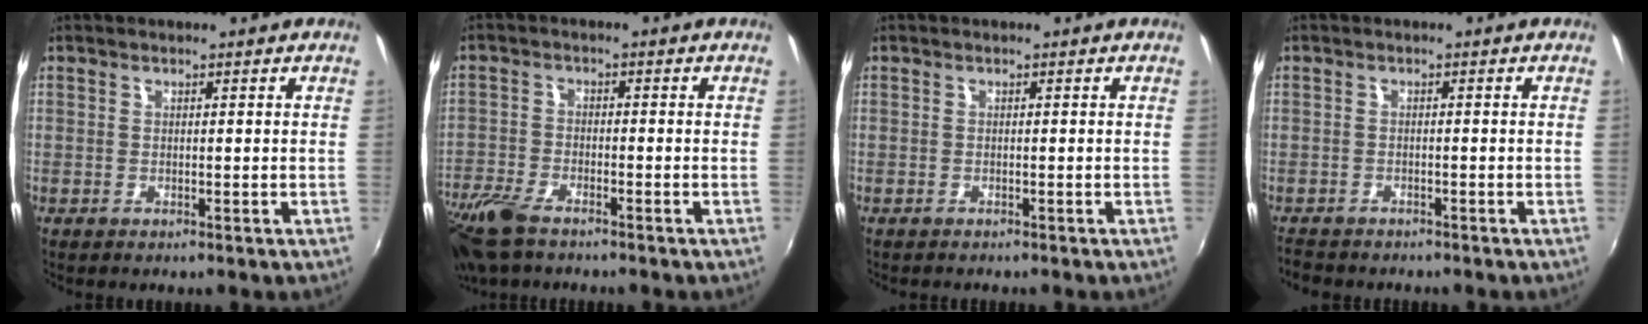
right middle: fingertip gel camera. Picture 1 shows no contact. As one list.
[{"total": 11.0, "force": [-8.3, 4.1, 5.9], "torque": [-0.155, -0.032, -0.166]}, {"total": 0.7, "force": [-0.7, 0.1, 0.1], "torque": [-0.002, -0.005, -0.012]}, {"total": 4.4, "force": [-4.0, 1.4, 1.1], "torque": [-0.039, -0.018, -0.071]}]